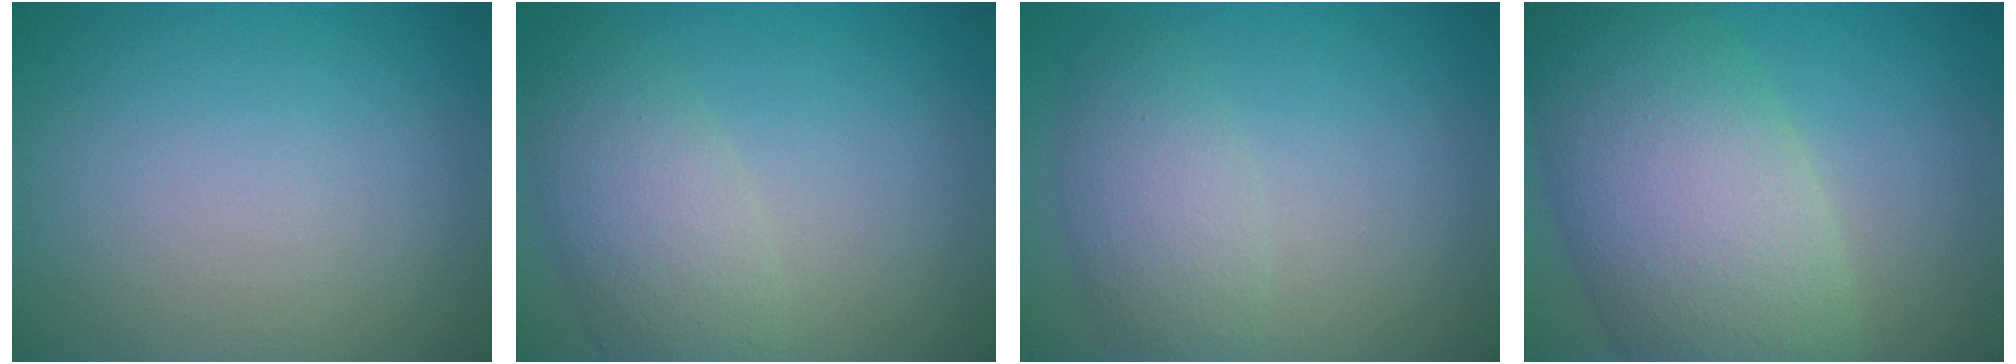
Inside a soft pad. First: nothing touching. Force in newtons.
{"total": 4.8, "press": 4.8, "slide": 0.3}
{"total": 3.5, "press": 3.5, "slide": 0.1}
{"total": 11.7, "press": 11.7, "slide": 0.4}